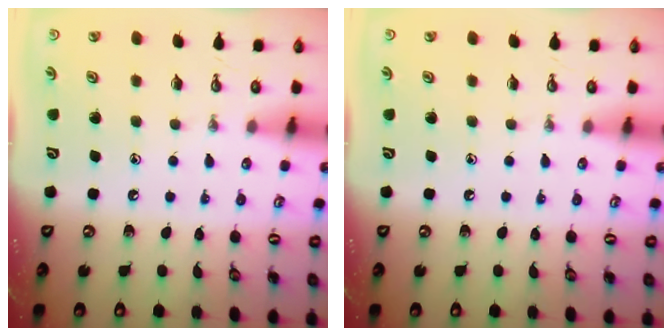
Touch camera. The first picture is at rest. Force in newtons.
{"total": 0.0}